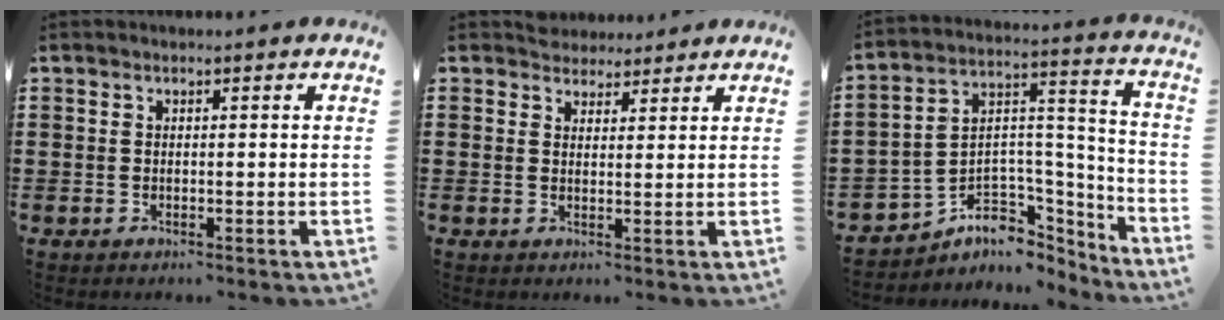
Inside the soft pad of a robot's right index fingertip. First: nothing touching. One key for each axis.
{"total": 2.8, "fx": 2.4, "fy": 1.4, "fz": -0.3, "tx": -0.003, "ty": 0.008, "tz": 0.048}
{"total": 5.1, "fx": -2.3, "fy": 4.5, "fz": 0.9, "tx": -0.033, "ty": -0.018, "tz": -0.037}